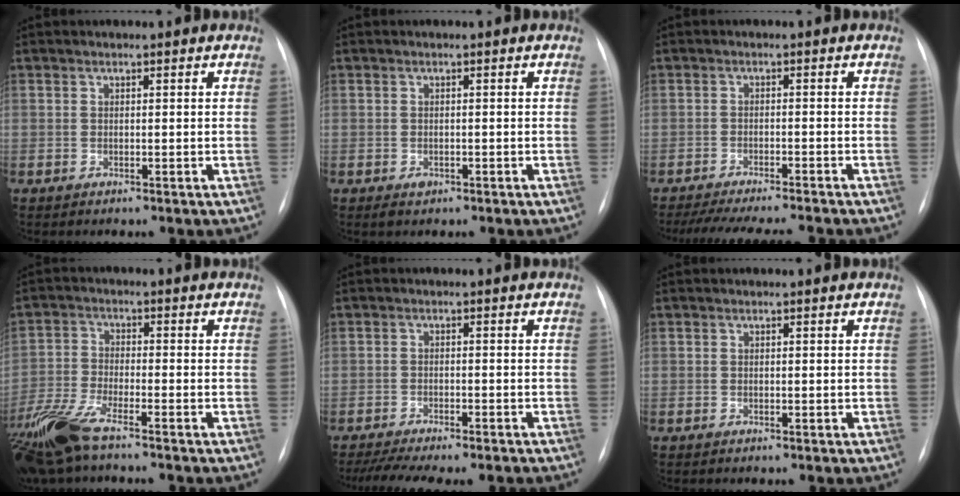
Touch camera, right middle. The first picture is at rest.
{"total": 1.2, "force": [-0.6, 0.8, 0.6], "torque": [-0.009, 0.000, -0.004]}
{"total": 13.6, "force": [-12.1, 1.3, 6.1], "torque": [-0.091, -0.015, -0.165]}
{"total": 10.2, "force": [-7.5, 2.0, 6.6], "torque": [-0.147, -0.020, -0.146]}
{"total": 12.1, "force": [-10.4, 2.0, 5.8], "torque": [-0.086, -0.004, -0.141]}
{"total": 0.0}